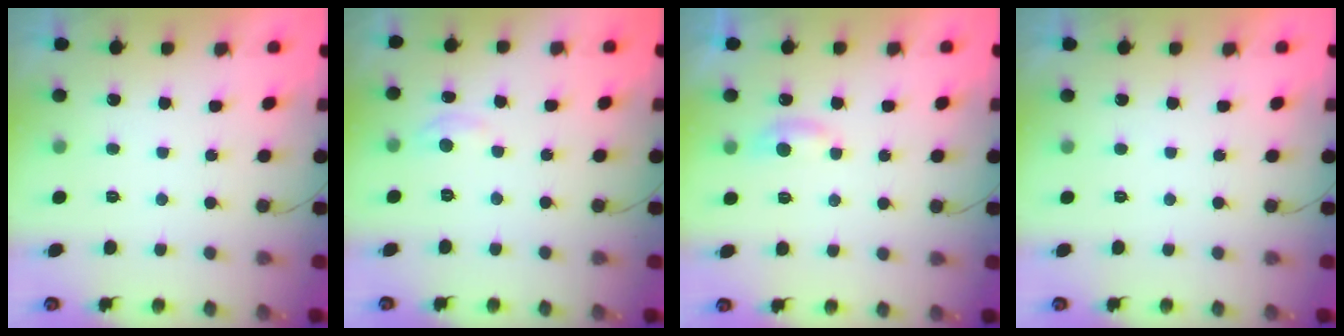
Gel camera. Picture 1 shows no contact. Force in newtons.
{"total": 2.8, "press": 2.8, "slide": 0.4}
{"total": 4.9, "press": 4.9, "slide": 0.5}
{"total": 0.0}